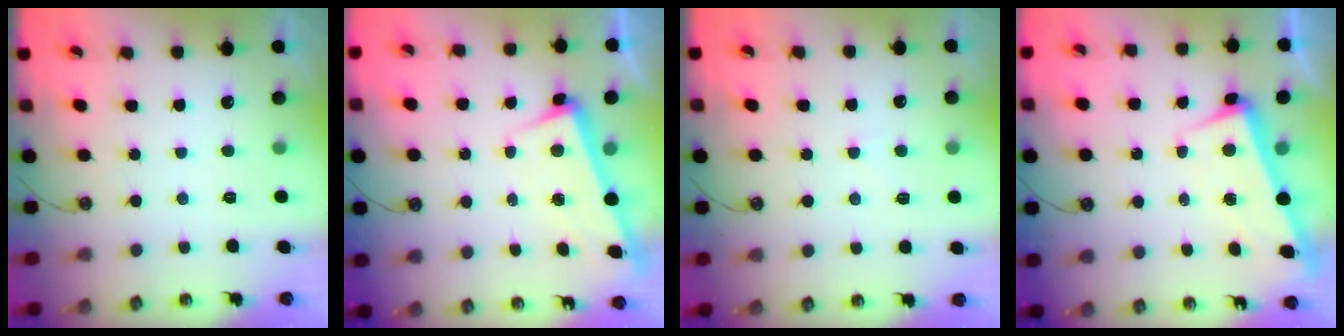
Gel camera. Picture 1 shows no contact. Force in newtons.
{"total": 3.3, "press": 3.2, "slide": 1.1}
{"total": 2.0, "press": 2.0, "slide": 0.3}
{"total": 1.9, "press": 1.6, "slide": 1.1}